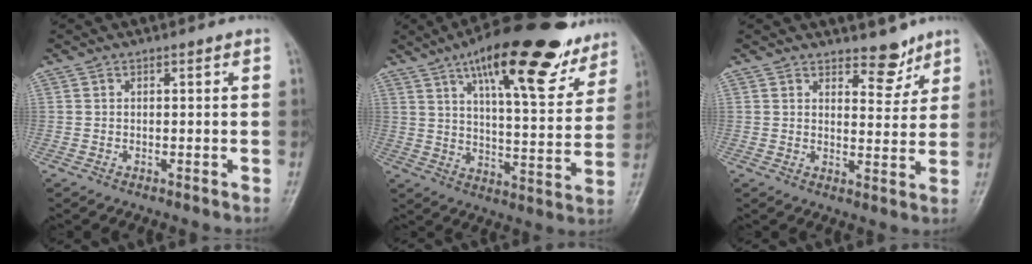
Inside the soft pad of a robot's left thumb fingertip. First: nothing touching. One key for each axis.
{"total": 23.7, "fx": 14.8, "fy": 7.7, "fz": 16.8, "tx": -0.211, "ty": -0.040, "tz": 0.220}
{"total": 5.2, "fx": 4.1, "fy": 2.5, "fz": 1.9, "tx": 0.001, "ty": -0.032, "tz": 0.060}